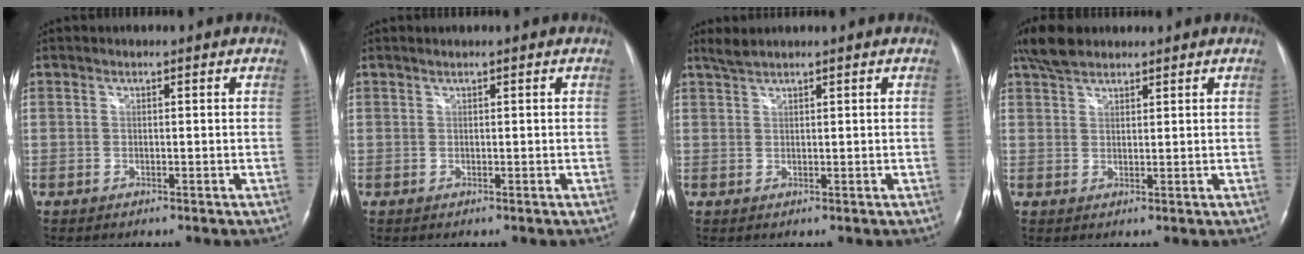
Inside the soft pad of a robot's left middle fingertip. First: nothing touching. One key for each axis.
{"total": 0.0}
{"total": 1.7, "fx": 1.6, "fy": -0.2, "fz": 0.6, "tx": -0.017, "ty": 0.011, "tz": 0.037}
{"total": 4.8, "fx": 4.0, "fy": 1.9, "fz": 2.0, "tx": -0.048, "ty": 0.019, "tz": 0.080}